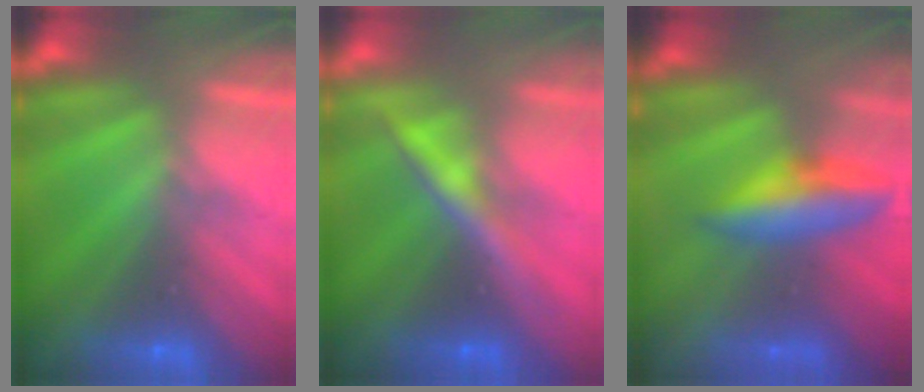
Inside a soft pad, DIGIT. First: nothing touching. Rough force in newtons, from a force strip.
{"total": 4.4}
{"total": 6.8}